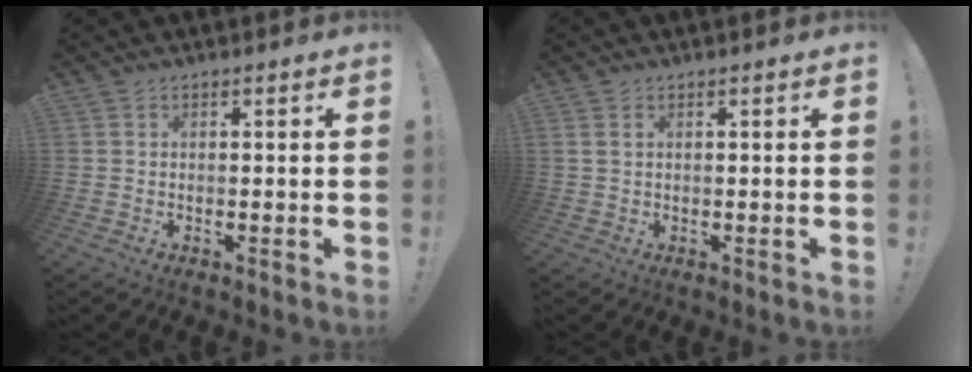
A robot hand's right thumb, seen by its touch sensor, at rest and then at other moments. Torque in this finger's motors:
{"motor_torque": [-0.09, 0.00, -0.21, -0.04, 0.03]}